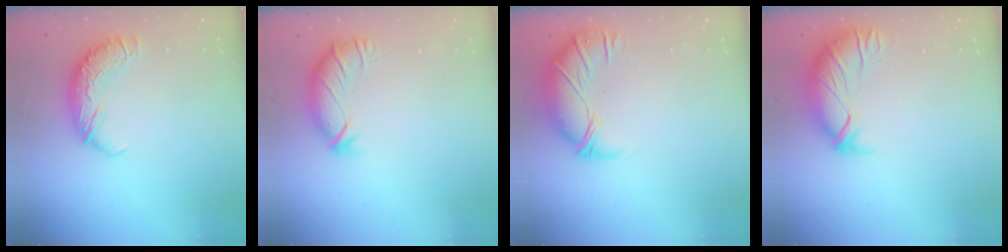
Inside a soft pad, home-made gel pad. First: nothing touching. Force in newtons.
{"total": 3.0, "press": 2.4, "slide": 1.9}
{"total": 3.5, "press": 2.5, "slide": 2.5}
{"total": 3.0, "press": 1.5, "slide": 2.6}